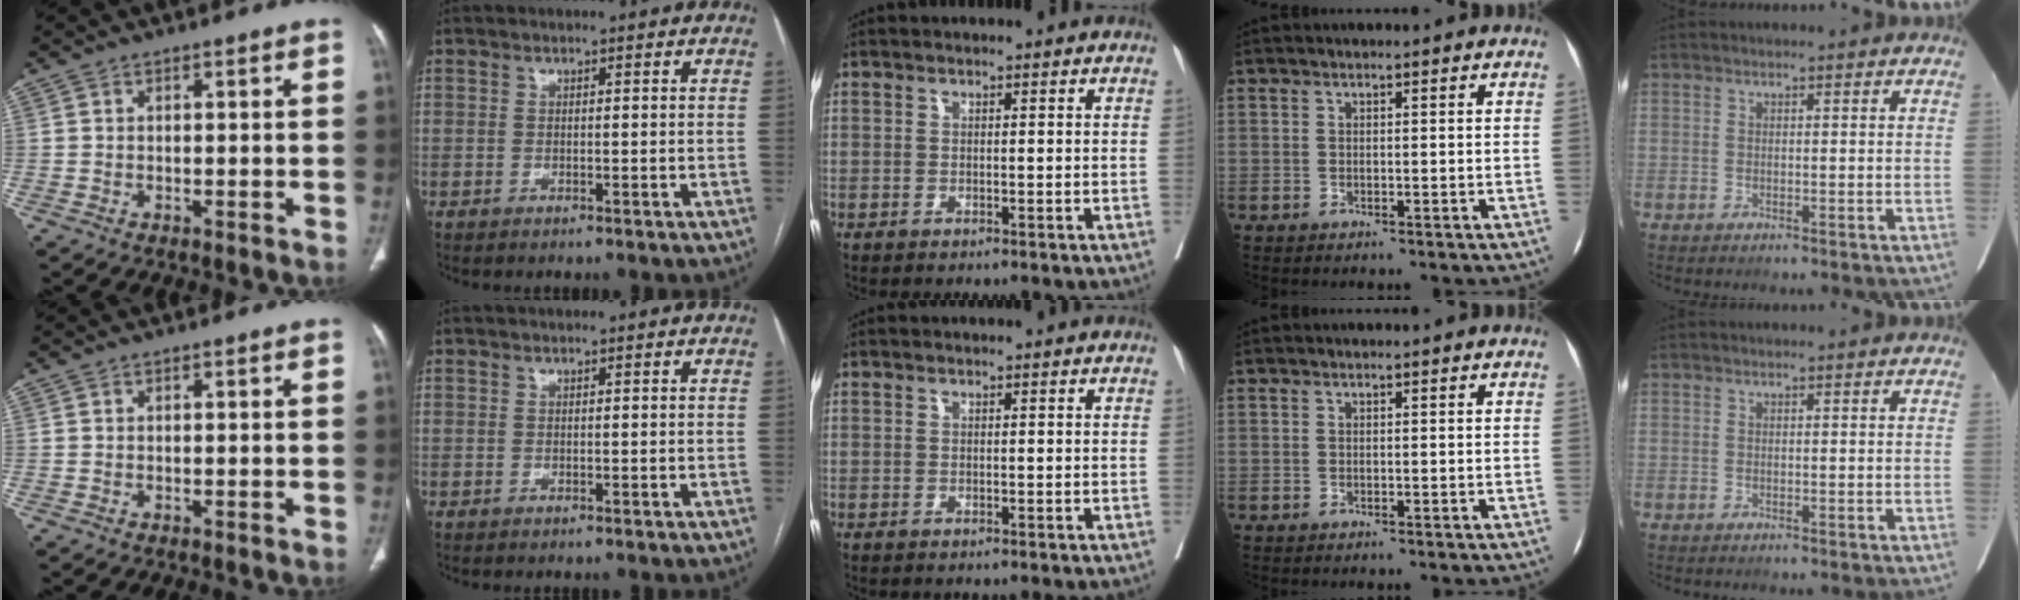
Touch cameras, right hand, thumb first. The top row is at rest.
{}